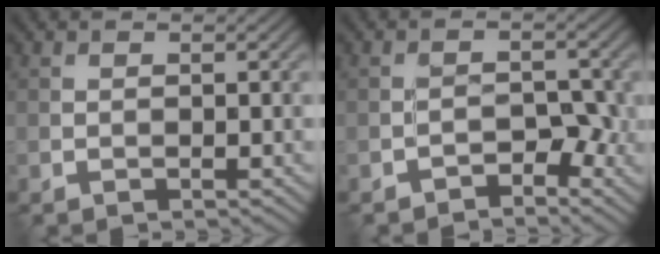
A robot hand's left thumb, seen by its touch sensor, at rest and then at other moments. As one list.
[{"total": 2.4, "force": [-1.7, 1.2, 1.2], "torque": [-0.013, 0.008, -0.028]}]